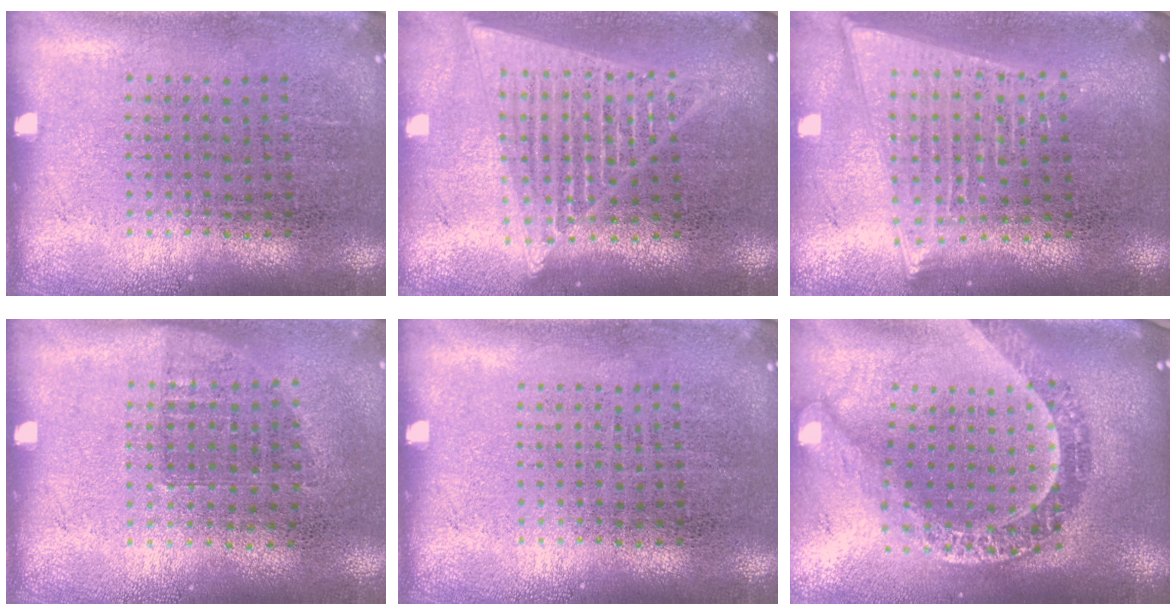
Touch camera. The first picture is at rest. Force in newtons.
{"total": 1.8, "press": 1.6, "slide": 0.8}
{"total": 2.0, "press": 1.7, "slide": 1.0}
{"total": 0.7, "press": 0.6, "slide": 0.3}
{"total": 0.0}
{"total": 3.0, "press": 2.3, "slide": 1.9}